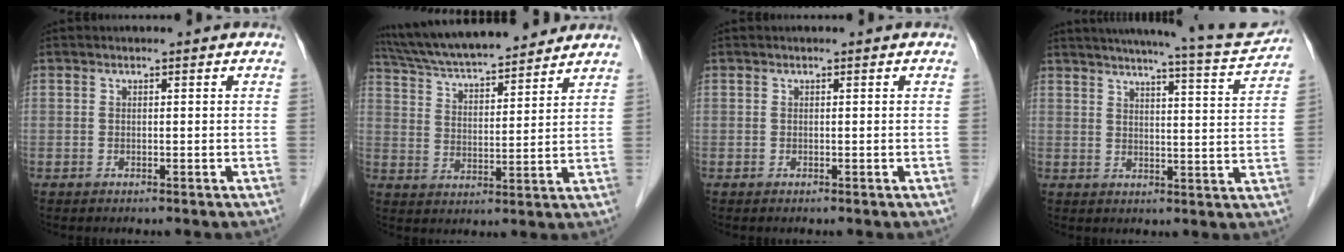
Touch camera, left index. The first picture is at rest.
{"total": 17.8, "force": [16.0, 2.5, 7.3], "torque": [-0.129, 0.029, 0.260]}
{"total": 0.0}
{"total": 15.1, "force": [13.9, -0.6, 5.7], "torque": [-0.087, -0.036, 0.172]}